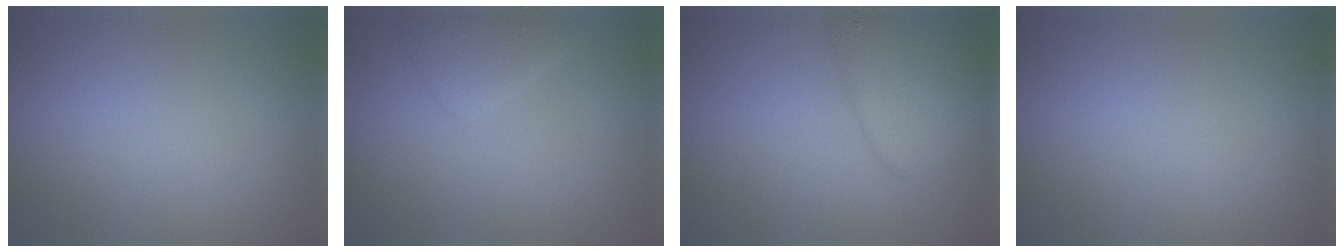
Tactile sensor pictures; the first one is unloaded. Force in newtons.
{"total": 2.2, "press": 2.2, "slide": 0.1}
{"total": 4.4, "press": 4.3, "slide": 0.3}
{"total": 0.0}